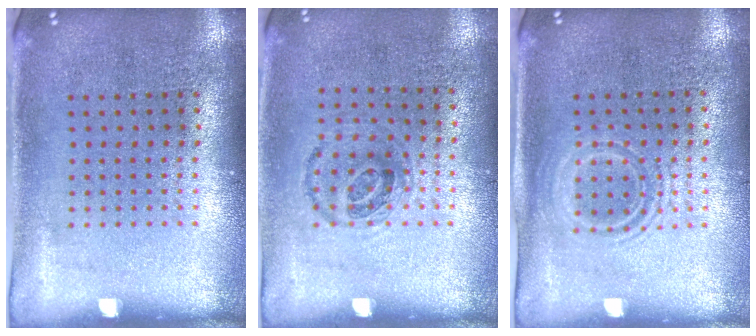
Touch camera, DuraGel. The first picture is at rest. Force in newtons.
{"total": 0.9, "press": 0.7, "slide": 0.5}
{"total": 1.3, "press": 1.2, "slide": 0.6}